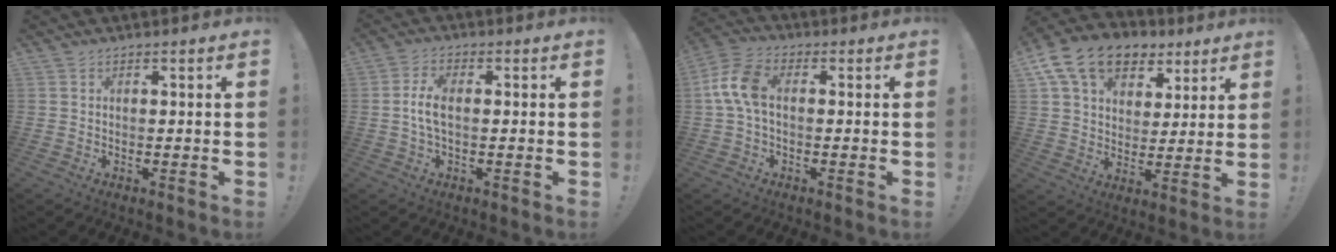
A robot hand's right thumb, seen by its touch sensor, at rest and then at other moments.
{"total": 5.8, "force": [0.0, 2.7, 5.2], "torque": [-0.119, 0.007, -0.002]}
{"total": 9.7, "force": [0.4, 5.7, 7.9], "torque": [-0.167, 0.013, 0.013]}
{"total": 16.8, "force": [9.2, 11.2, 8.5], "torque": [-0.141, -0.041, 0.174]}